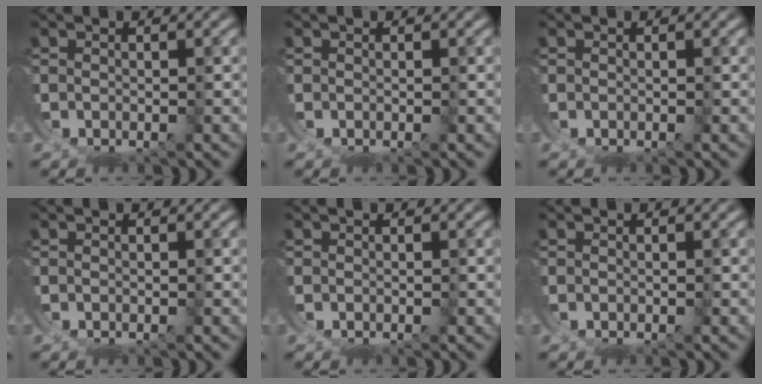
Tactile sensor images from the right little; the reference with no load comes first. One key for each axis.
{"total": 0.0}
{"total": 0.0}
{"total": 0.0}
{"total": 0.0}
{"total": 0.0}